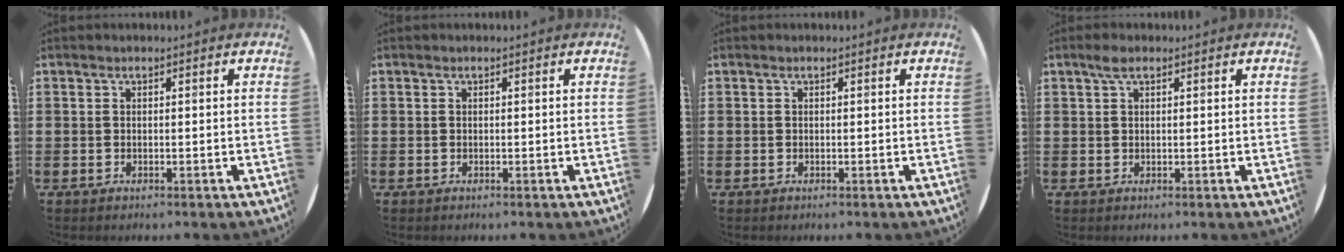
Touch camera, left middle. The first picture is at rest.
{"total": 0.0}
{"total": 0.0}
{"total": 1.7, "force": [1.0, 0.8, 1.1], "torque": [-0.017, 0.002, 0.016]}